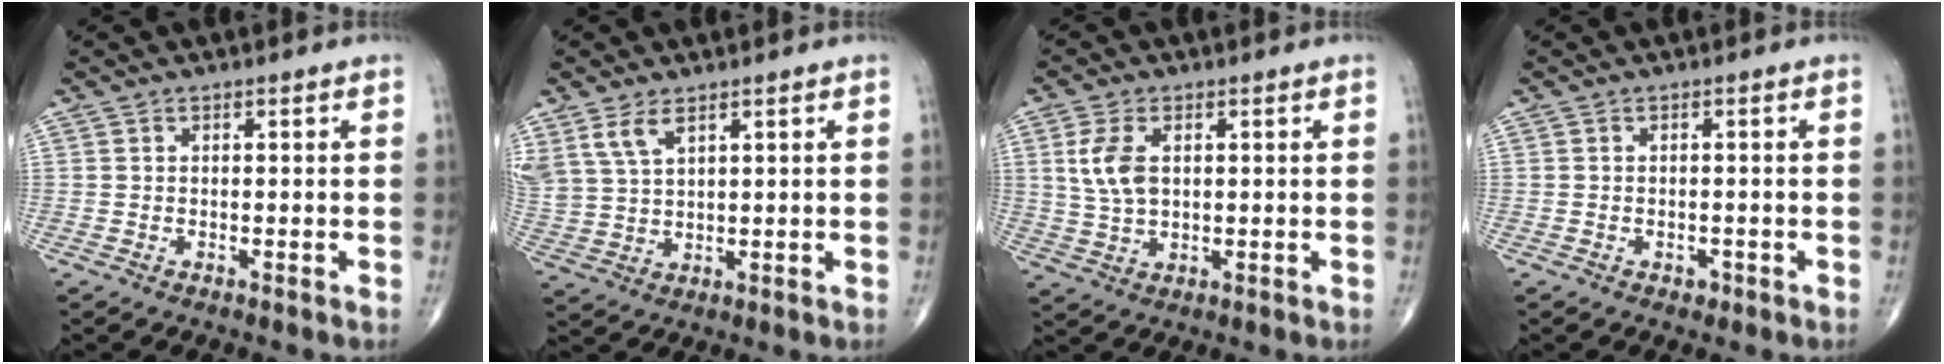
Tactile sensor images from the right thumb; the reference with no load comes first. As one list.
[{"total": 6.3, "force": [3.8, 2.8, 4.1], "torque": [-0.088, -0.010, 0.089]}, {"total": 6.8, "force": [1.6, 3.9, 5.3], "torque": [-0.112, -0.001, 0.035]}, {"total": 1.2, "force": [-0.7, 0.9, 0.5], "torque": [-0.006, 0.002, -0.009]}]